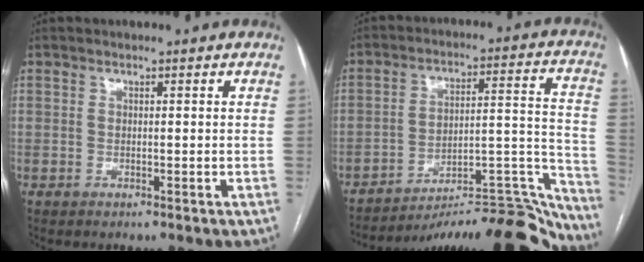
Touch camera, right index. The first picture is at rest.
{"total": 26.6, "force": [-24.7, 3.6, 9.3], "torque": [-0.044, 0.032, -0.339]}